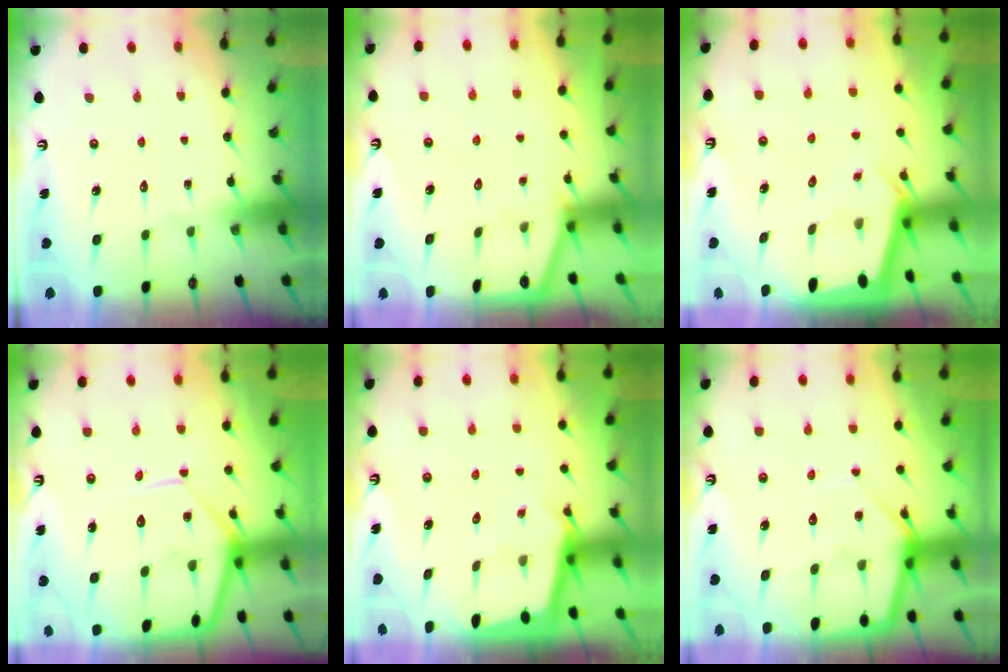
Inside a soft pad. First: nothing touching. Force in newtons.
{"total": 1.2, "press": 1.1, "slide": 0.1}
{"total": 2.4, "press": 2.4, "slide": 0.2}
{"total": 12.8, "press": 12.8, "slide": 1.1}
{"total": 2.2, "press": 2.2, "slide": 0.1}
{"total": 9.2, "press": 9.1, "slide": 0.5}